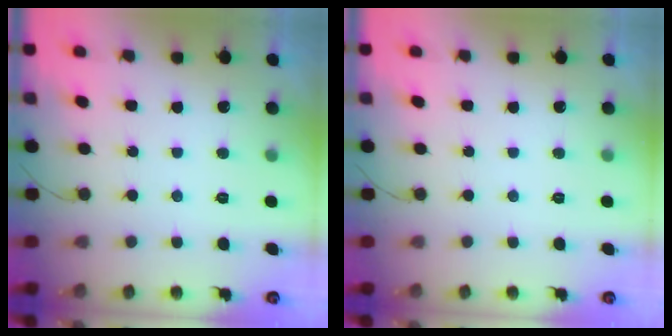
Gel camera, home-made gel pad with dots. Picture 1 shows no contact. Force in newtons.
{"total": 0.0}